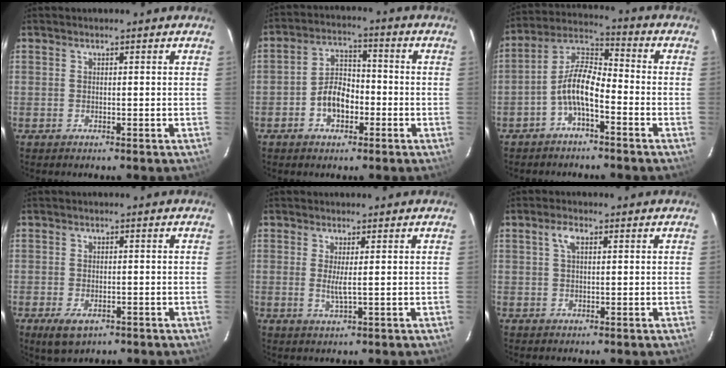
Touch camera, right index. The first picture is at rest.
{"total": 6.9, "force": [-2.7, 4.5, 4.5], "torque": [-0.082, 0.024, -0.042]}
{"total": 8.2, "force": [-3.8, 2.8, 6.6], "torque": [-0.145, 0.020, -0.075]}
{"total": 5.2, "force": [-2.8, 2.7, 3.5], "torque": [-0.078, -0.017, -0.044]}
{"total": 2.7, "force": [0.2, 0.0, 2.6], "torque": [-0.052, -0.006, 0.005]}
{"total": 2.8, "force": [1.0, 1.2, 2.2], "torque": [-0.044, 0.010, 0.020]}